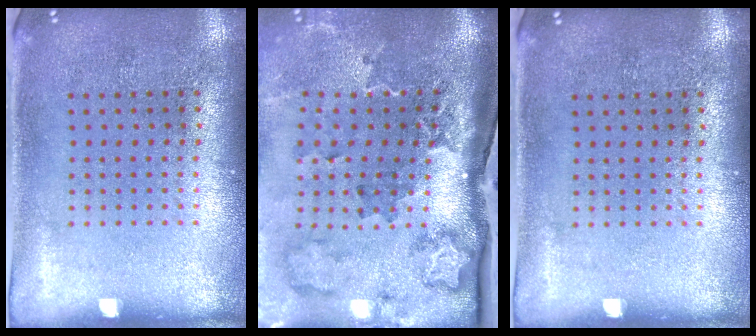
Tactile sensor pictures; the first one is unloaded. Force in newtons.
{"total": 3.1, "press": 2.1, "slide": 2.3}
{"total": 0.0}